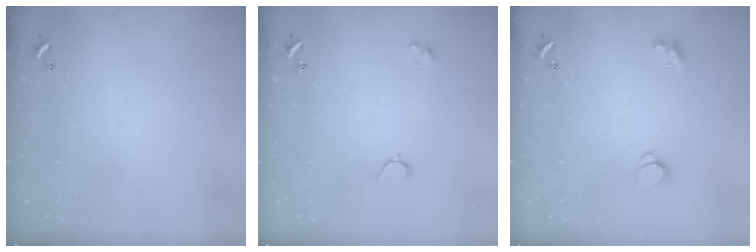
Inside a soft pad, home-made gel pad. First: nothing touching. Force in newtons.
{"total": 2.0, "press": 1.9, "slide": 0.6}
{"total": 1.6, "press": 1.6, "slide": 0.2}